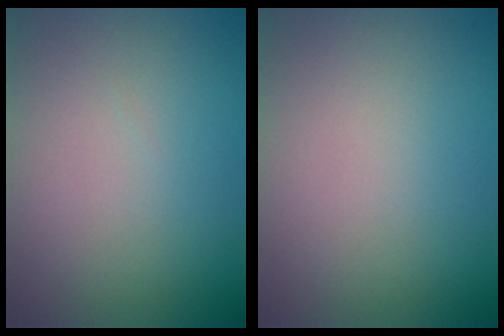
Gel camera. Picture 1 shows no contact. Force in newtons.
{"total": 0.0}